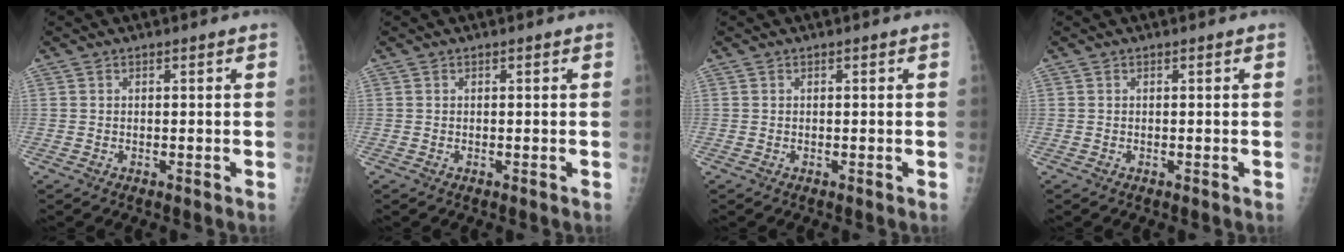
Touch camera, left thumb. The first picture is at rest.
{"total": 0.0}
{"total": 0.0}
{"total": 0.0}